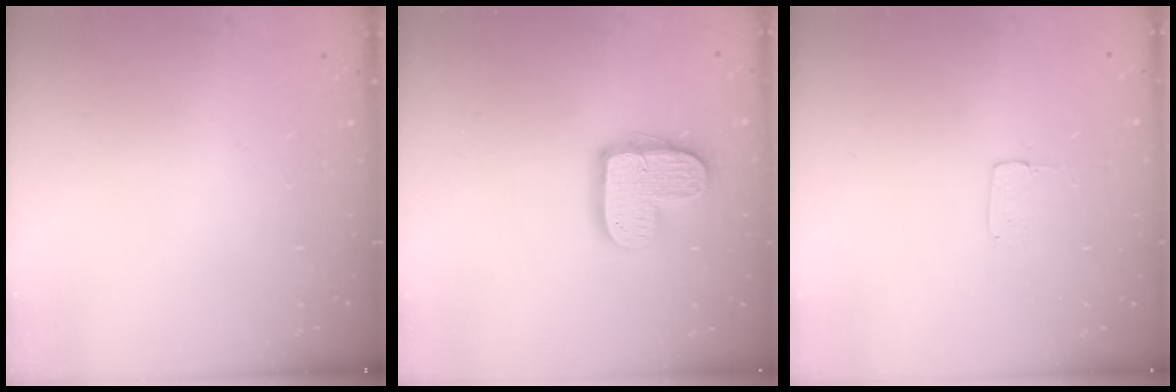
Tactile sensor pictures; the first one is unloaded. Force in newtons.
{"total": 13.8, "press": 13.8, "slide": 0.9}
{"total": 2.9, "press": 2.9, "slide": 0.2}